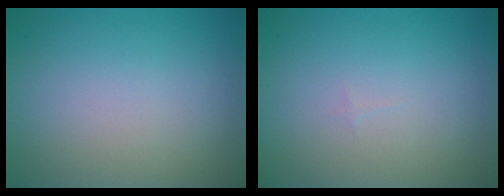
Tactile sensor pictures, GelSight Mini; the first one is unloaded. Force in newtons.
{"total": 0.0}